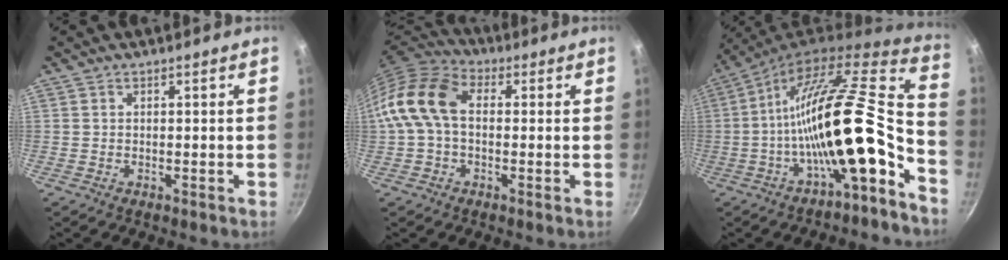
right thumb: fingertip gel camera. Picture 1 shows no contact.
{"total": 11.8, "force": [0.5, 8.0, 8.7], "torque": [-0.155, 0.030, -0.011]}
{"total": 19.5, "force": [-7.9, 4.2, 17.4], "torque": [-0.227, 0.056, -0.141]}